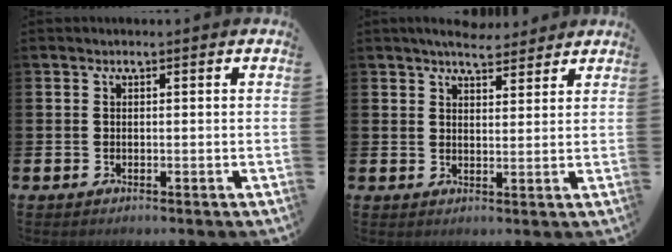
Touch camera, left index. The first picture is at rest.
{"total": 5.1, "force": [4.8, 1.3, 1.2], "torque": [-0.024, -0.018, 0.087]}